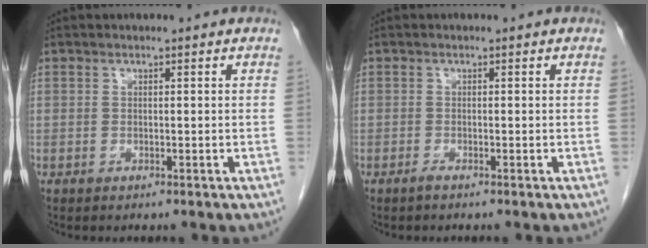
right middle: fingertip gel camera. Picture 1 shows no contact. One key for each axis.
{"total": 0.6, "fx": -0.5, "fy": -0.1, "fz": 0.3, "tx": -0.007, "ty": -0.001, "tz": -0.010}